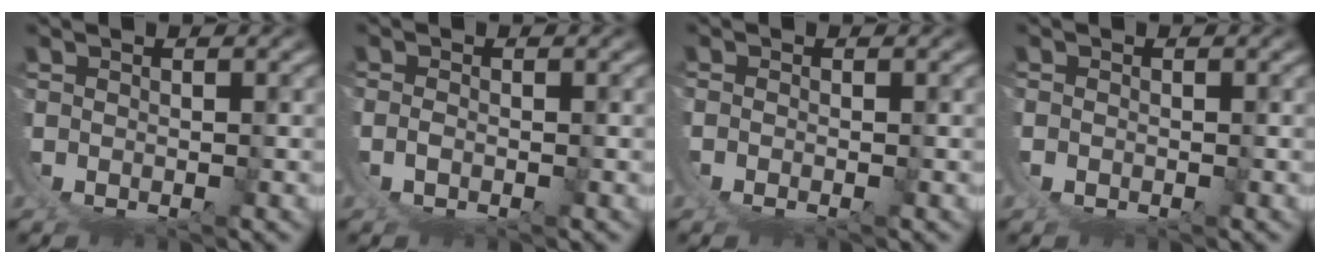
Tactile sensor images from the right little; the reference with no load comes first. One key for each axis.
{"total": 1.5, "fx": 0.4, "fy": 0.9, "fz": 1.0, "tx": -0.029, "ty": -0.004, "tz": 0.008}
{"total": 1.1, "fx": 0.1, "fy": 0.4, "fz": 1.0, "tx": -0.027, "ty": -0.007, "tz": 0.005}
{"total": 1.0, "fx": 0.3, "fy": 0.8, "fz": 0.4, "tx": -0.017, "ty": 0.000, "tz": 0.005}